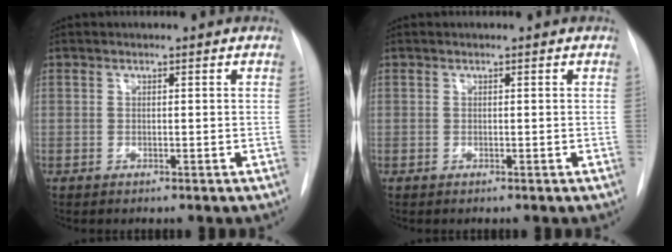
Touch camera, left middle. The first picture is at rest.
{"total": 0.0}